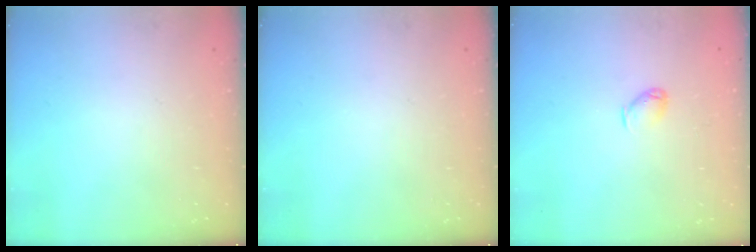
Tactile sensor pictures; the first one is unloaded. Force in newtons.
{"total": 0.0}
{"total": 3.5, "press": 3.5, "slide": 0.6}